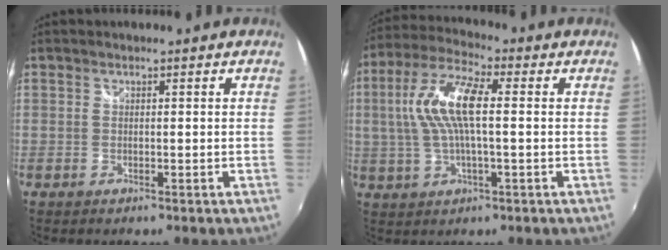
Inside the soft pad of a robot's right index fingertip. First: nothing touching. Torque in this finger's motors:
{"motor_torque": [0.48, 0.05, 0.50, 0.21]}